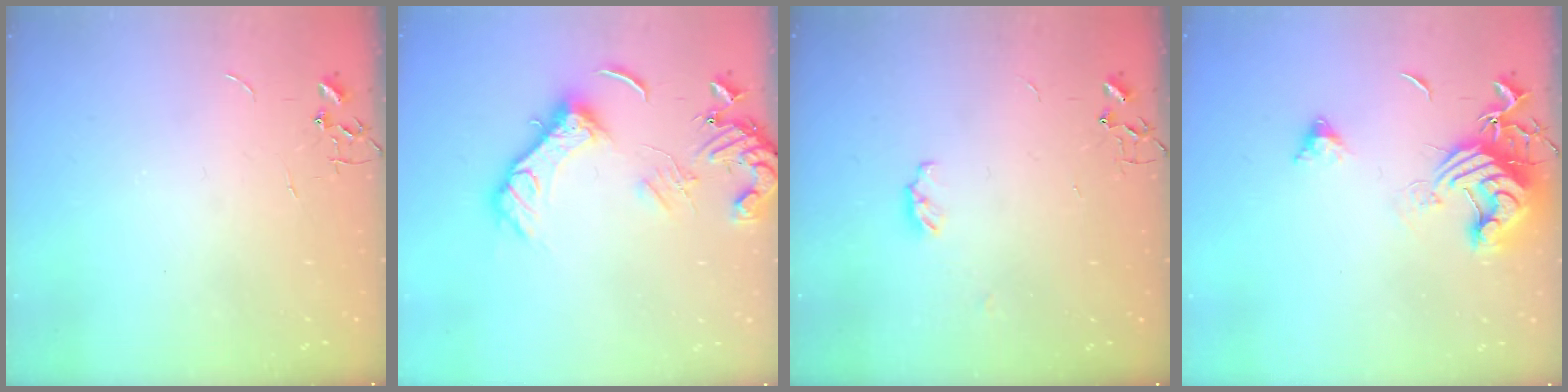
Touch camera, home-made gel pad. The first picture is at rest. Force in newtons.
{"total": 14.2, "press": 14.1, "slide": 2.0}
{"total": 3.7, "press": 3.7, "slide": 0.6}
{"total": 13.8, "press": 13.7, "slide": 1.8}